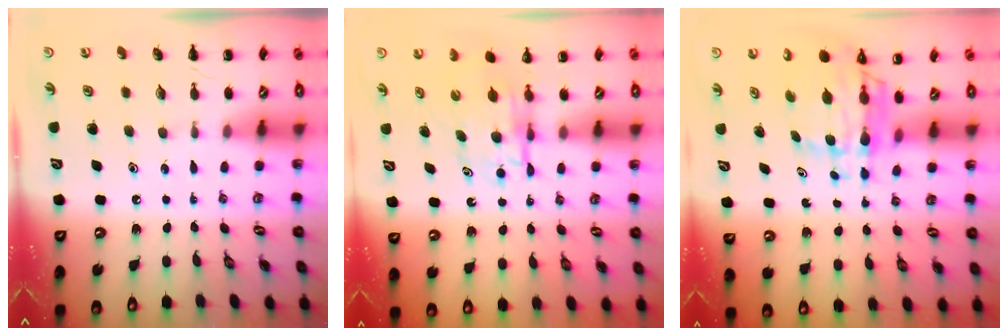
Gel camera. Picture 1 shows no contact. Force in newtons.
{"total": 5.0, "press": 5.0, "slide": 0.1}
{"total": 7.5, "press": 7.0, "slide": 2.7}